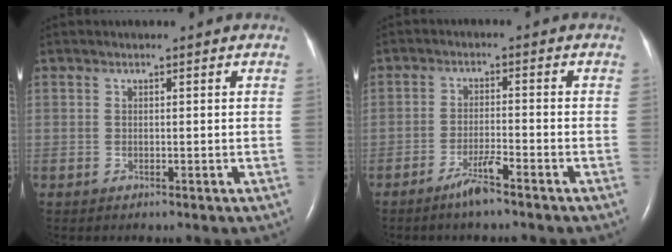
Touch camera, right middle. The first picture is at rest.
{"total": 4.1, "force": [-3.1, -0.1, 2.7], "torque": [-0.056, -0.006, -0.060]}